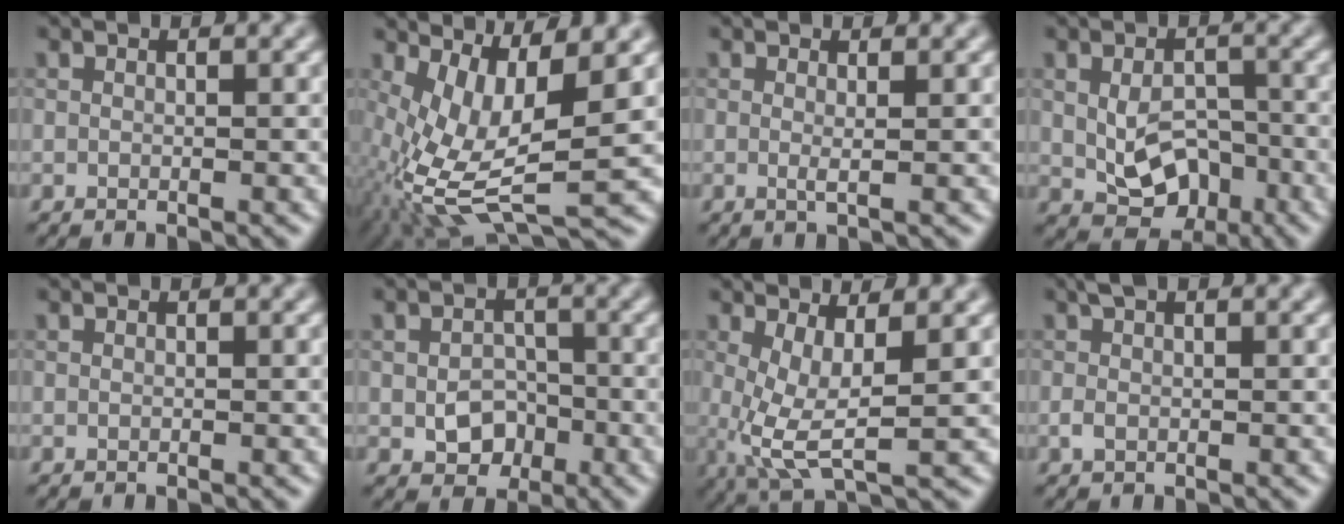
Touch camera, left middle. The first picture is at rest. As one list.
[{"total": 9.7, "force": [-0.7, 3.5, 9.1], "torque": [-0.197, -0.008, -0.008]}, {"total": 1.0, "force": [0.1, 0.2, 1.0], "torque": [-0.016, -0.003, -0.002]}, {"total": 5.2, "force": [-1.1, 3.5, 3.7], "torque": [-0.063, -0.012, -0.013]}, {"total": 0.0}, {"total": 3.4, "force": [-1.0, 2.6, 2.0], "torque": [-0.028, -0.003, -0.016]}, {"total": 5.0, "force": [0.4, 1.5, 4.8], "torque": [-0.097, -0.009, 0.010]}, {"total": 1.4, "force": [0.4, 0.8, 1.1], "torque": [-0.025, 0.006, 0.005]}]